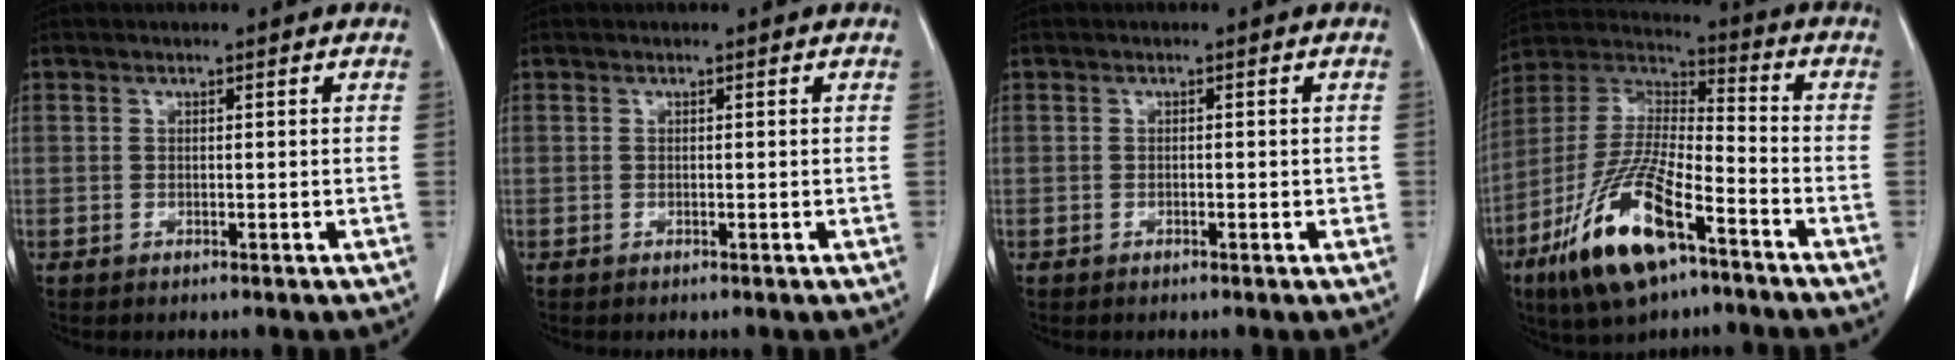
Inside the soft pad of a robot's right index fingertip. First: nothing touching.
{"total": 0.0}
{"total": 1.2, "force": [-0.3, 0.6, 1.0], "torque": [-0.011, 0.003, -0.003]}
{"total": 17.9, "force": [-9.8, 5.0, 14.1], "torque": [-0.310, -0.024, -0.179]}